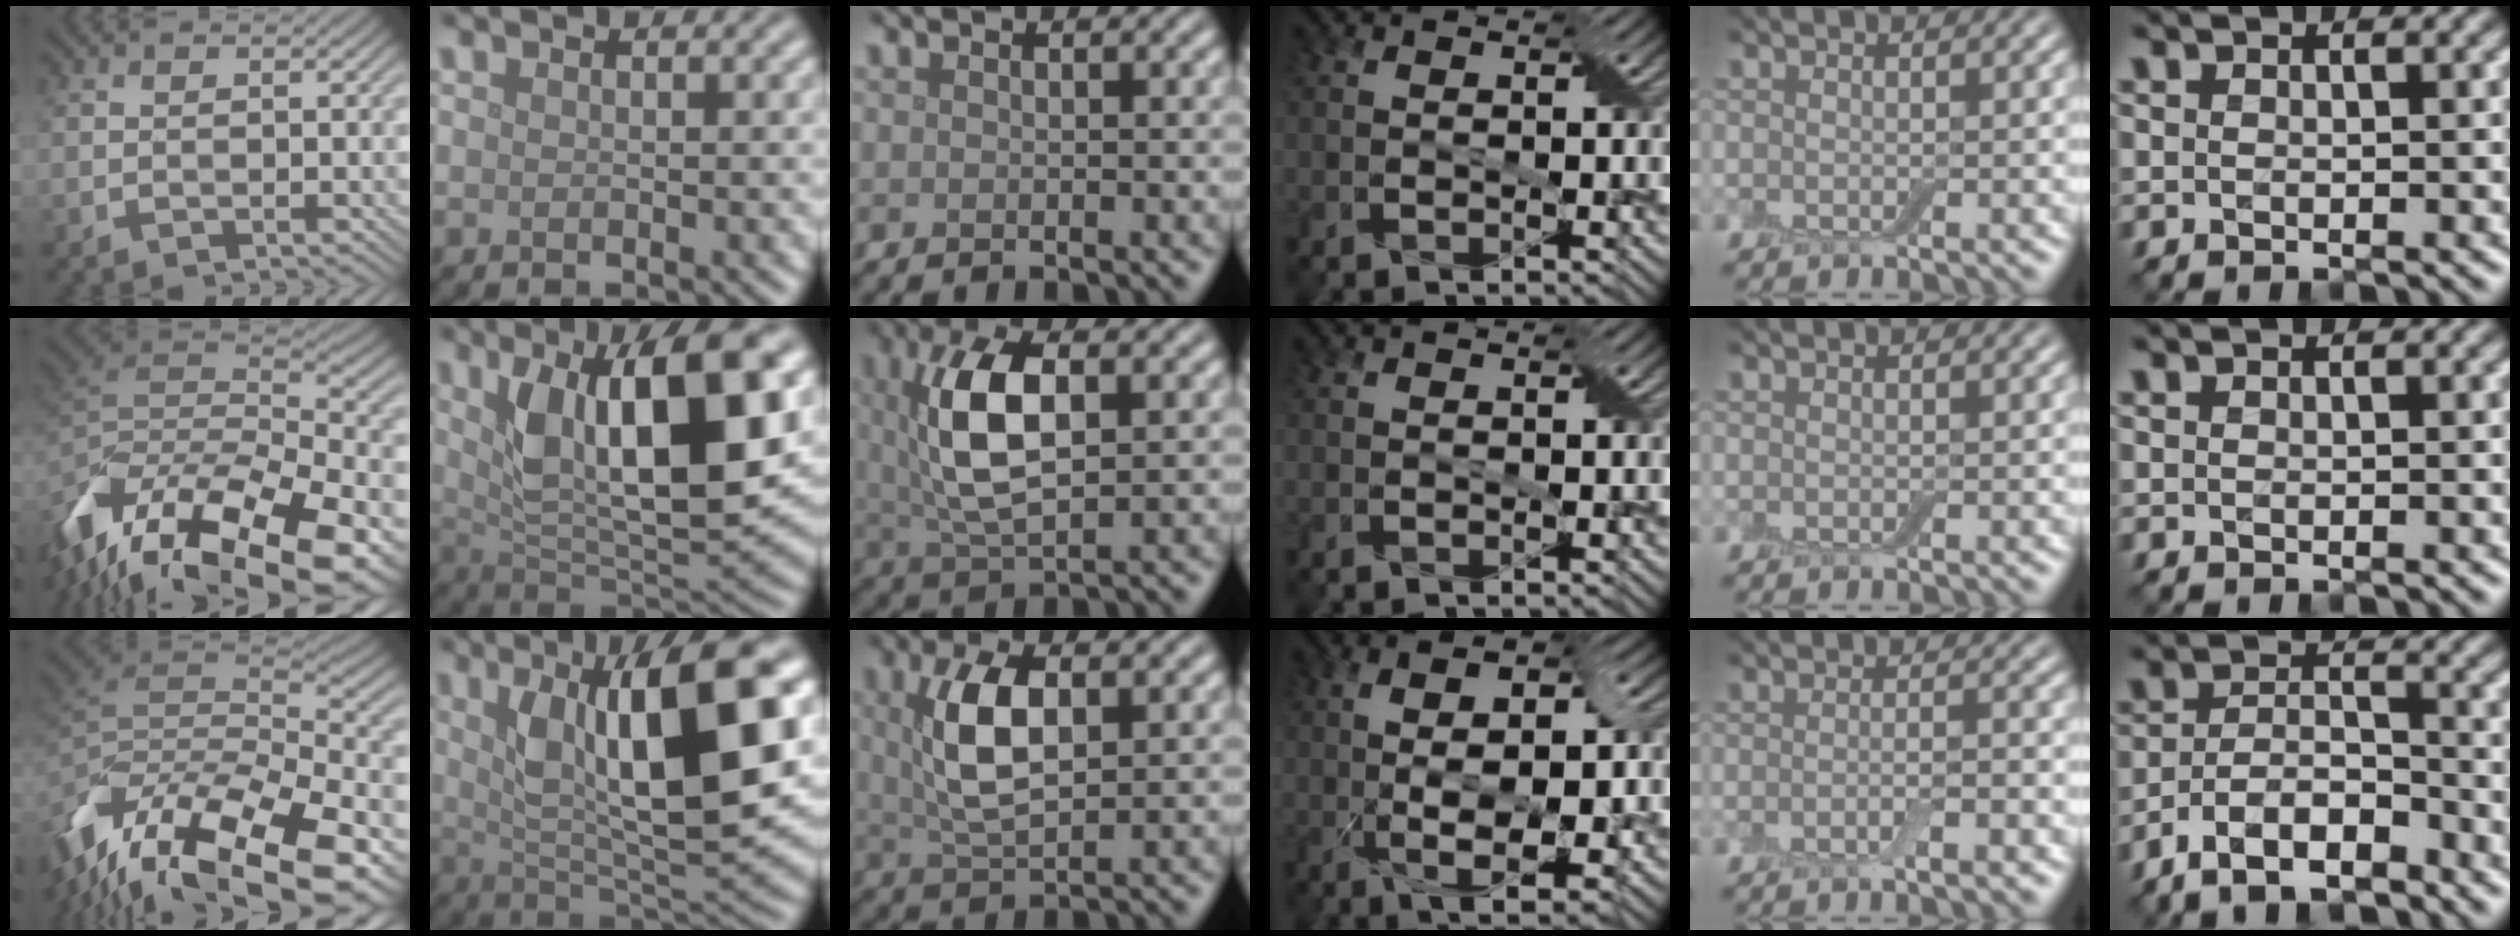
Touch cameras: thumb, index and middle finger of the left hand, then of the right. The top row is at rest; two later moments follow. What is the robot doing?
{"motion": "wrap", "object": "bandage"}